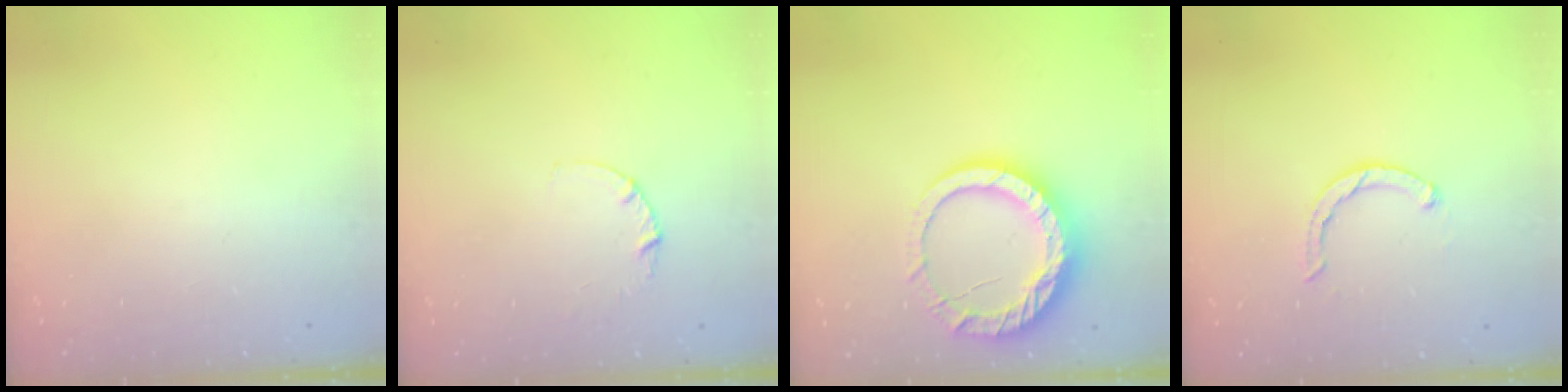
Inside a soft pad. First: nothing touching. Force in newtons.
{"total": 2.8, "press": 2.8, "slide": 0.3}
{"total": 14.3, "press": 14.3, "slide": 1.3}
{"total": 2.5, "press": 2.5, "slide": 0.4}